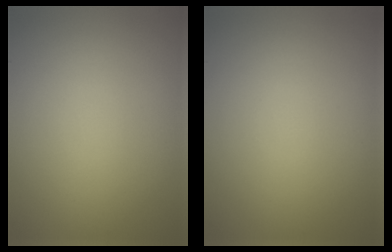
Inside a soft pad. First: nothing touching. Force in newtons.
{"total": 0.0}